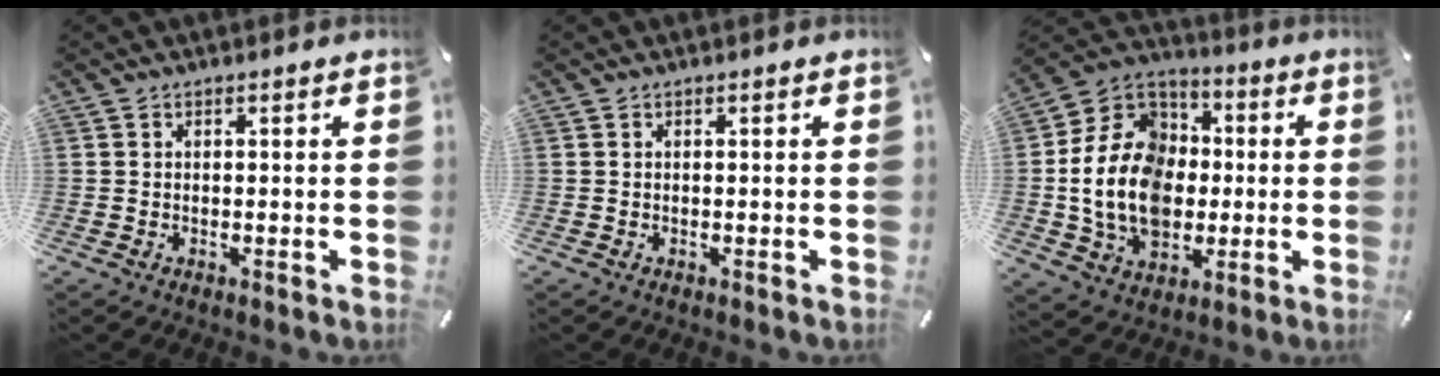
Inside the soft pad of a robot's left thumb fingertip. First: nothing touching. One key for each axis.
{"total": 0.0}
{"total": 19.2, "fx": -2.2, "fy": 15.2, "fz": 11.6, "tx": -0.264, "ty": 0.014, "tz": -0.040}